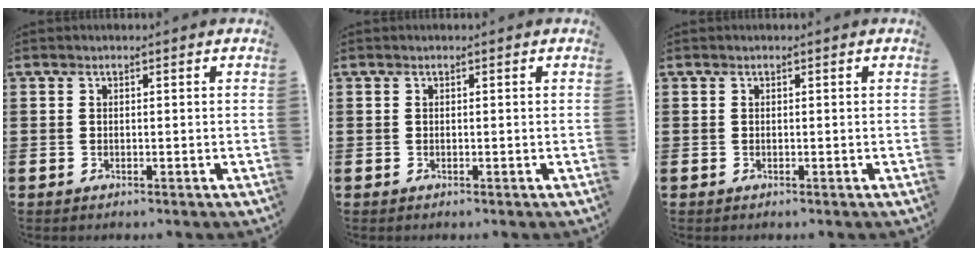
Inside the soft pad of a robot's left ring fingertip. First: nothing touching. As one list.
[{"total": 0.0}, {"total": 0.0}]